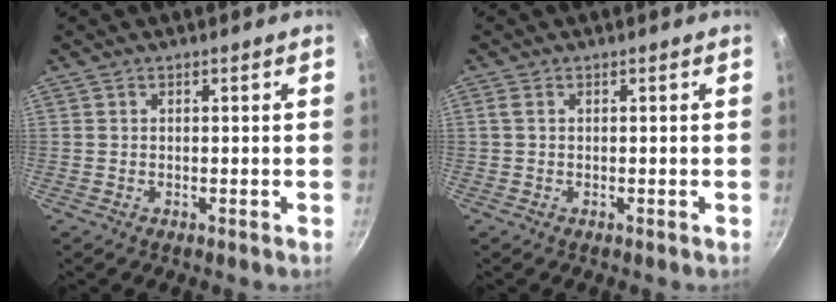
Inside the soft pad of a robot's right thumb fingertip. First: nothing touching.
{"total": 0.9, "force": [0.2, 0.4, 0.7], "torque": [-0.016, 0.003, 0.004]}